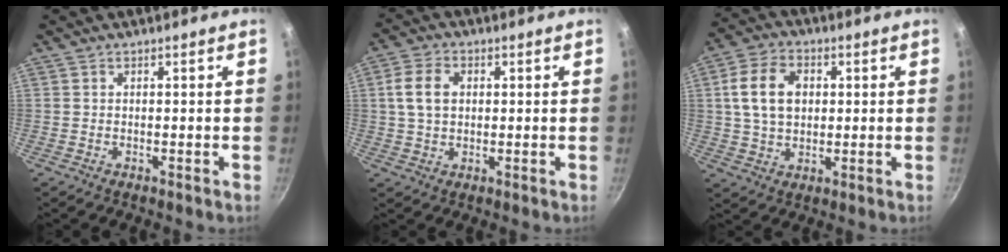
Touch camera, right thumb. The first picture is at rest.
{"total": 6.9, "force": [1.2, 4.9, 4.7], "torque": [-0.078, 0.008, 0.019]}
{"total": 11.1, "force": [2.0, 8.0, 7.5], "torque": [-0.121, 0.011, 0.031]}